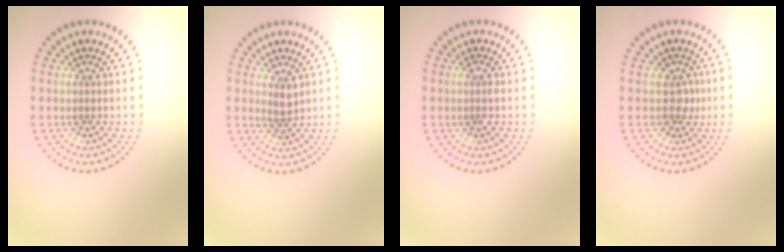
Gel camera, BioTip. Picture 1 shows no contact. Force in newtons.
{"total": 1.6, "press": 1.4, "slide": 0.8}
{"total": 1.1, "press": 1.1, "slide": 0.2}
{"total": 1.8, "press": 1.4, "slide": 1.2}